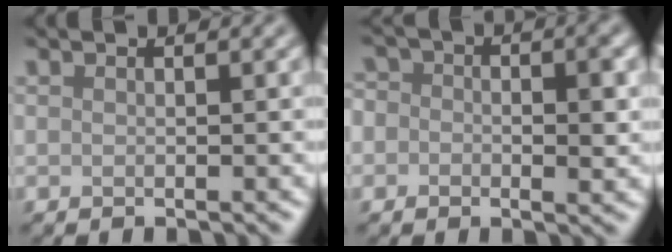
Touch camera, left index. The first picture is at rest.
{"total": 4.3, "force": [-0.2, 3.0, 3.1], "torque": [-0.015, 0.005, -0.016]}